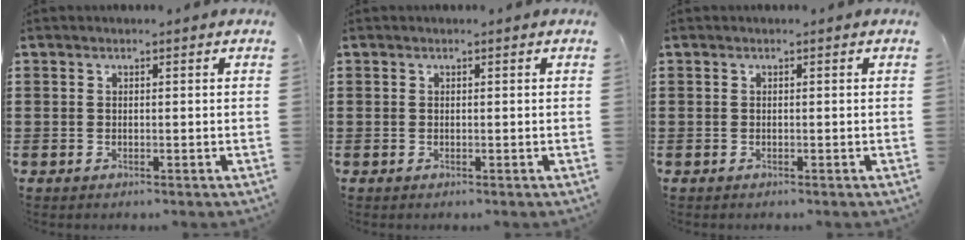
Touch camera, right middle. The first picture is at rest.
{"total": 0.0}
{"total": 0.0}